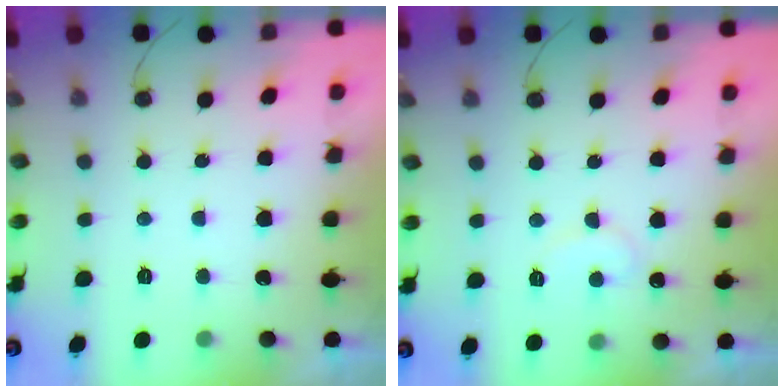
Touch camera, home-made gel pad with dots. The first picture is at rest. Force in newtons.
{"total": 7.7, "press": 7.7, "slide": 0.3}